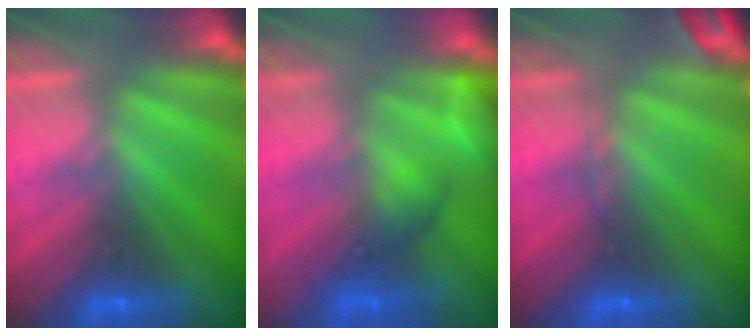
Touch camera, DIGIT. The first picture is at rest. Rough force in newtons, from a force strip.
{"total": 4.9}
{"total": 2.8}